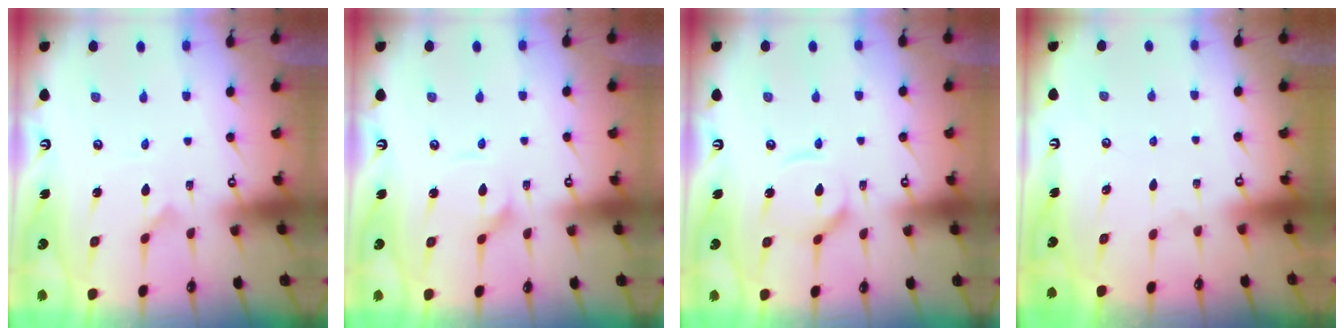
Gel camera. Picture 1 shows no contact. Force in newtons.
{"total": 3.4, "press": 3.4, "slide": 0.3}
{"total": 9.5, "press": 9.5, "slide": 0.9}
{"total": 0.0}